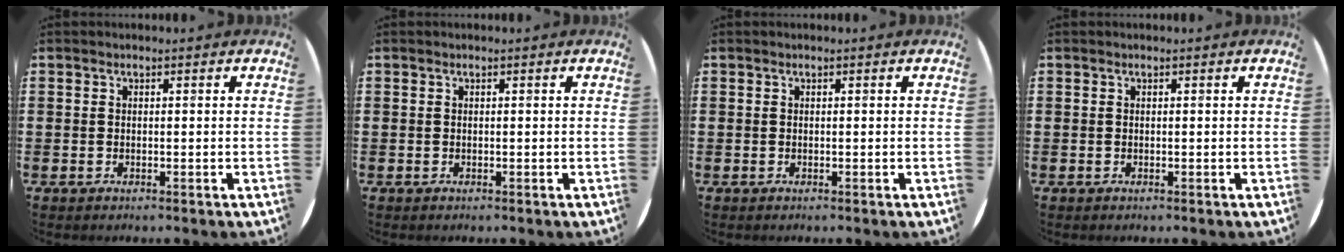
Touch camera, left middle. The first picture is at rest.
{"total": 0.0}
{"total": 0.0}
{"total": 0.0}